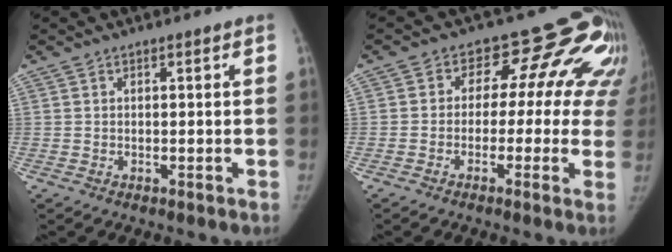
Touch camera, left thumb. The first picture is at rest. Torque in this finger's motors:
{"motor_torque": [-0.57, 0.36, -0.19, 0.20, 0.00]}